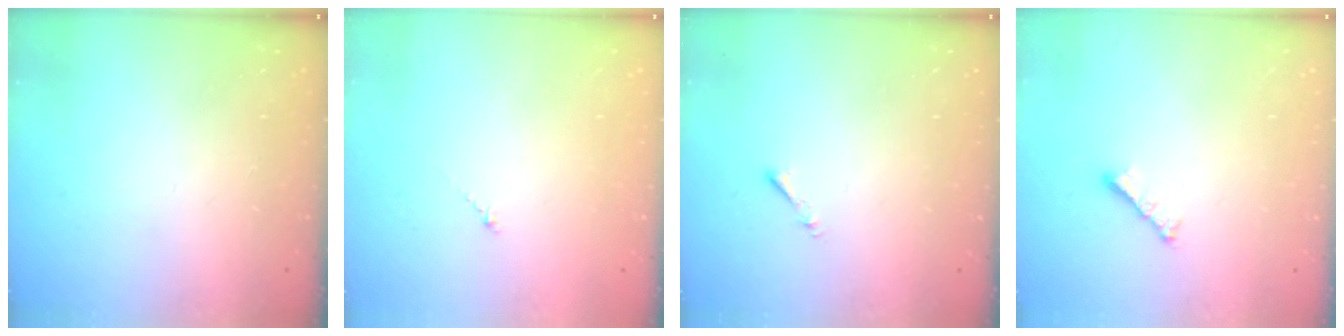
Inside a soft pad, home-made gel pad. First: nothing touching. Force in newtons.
{"total": 0.7, "press": 0.6, "slide": 0.4}
{"total": 0.8, "press": 0.7, "slide": 0.3}
{"total": 2.8, "press": 2.7, "slide": 0.6}